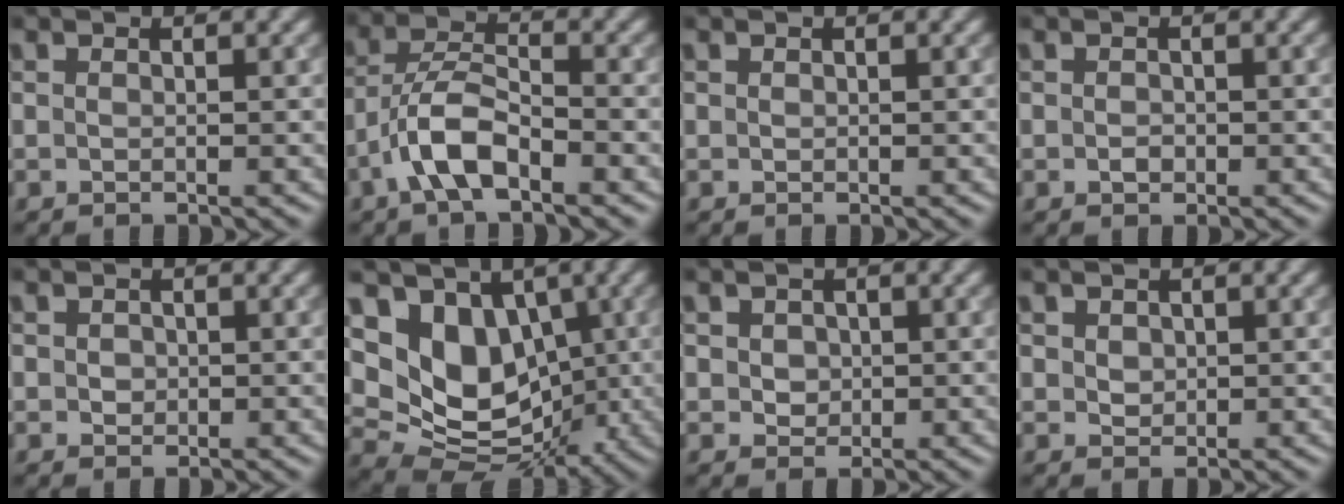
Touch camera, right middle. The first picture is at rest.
{"total": 4.6, "force": [-2.6, 1.6, 3.4], "torque": [-0.063, 0.010, -0.056]}
{"total": 0.0}
{"total": 0.8, "force": [-0.2, 0.6, 0.4], "torque": [-0.006, -0.004, -0.005]}
{"total": 0.9, "force": [0.1, 0.8, 0.3], "torque": [-0.005, -0.001, 0.002]}
{"total": 10.0, "force": [1.8, 7.7, 6.0], "torque": [-0.086, -0.009, 0.016]}
{"total": 1.8, "force": [0.5, 1.5, 0.8], "torque": [-0.013, 0.008, 0.010]}
{"total": 1.2, "force": [0.4, 1.0, 0.4], "torque": [-0.008, 0.000, 0.010]}